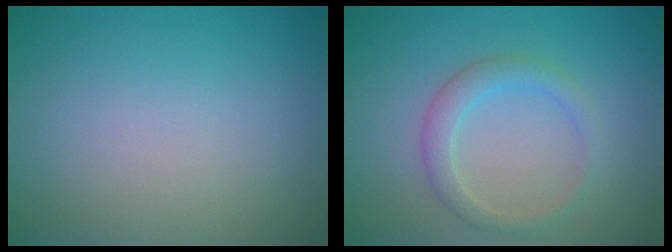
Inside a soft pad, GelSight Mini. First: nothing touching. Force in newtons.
{"total": 2.4, "press": 2.4, "slide": 0.1}